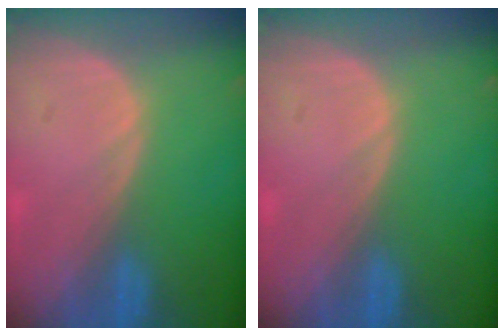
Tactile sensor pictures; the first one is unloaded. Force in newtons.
{"total": 0.0}